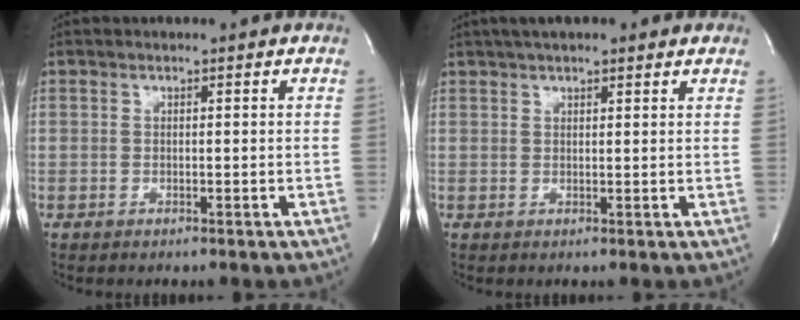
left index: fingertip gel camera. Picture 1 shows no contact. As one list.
[{"total": 7.8, "force": [6.0, 1.8, 4.7], "torque": [-0.073, 0.031, 0.086]}]